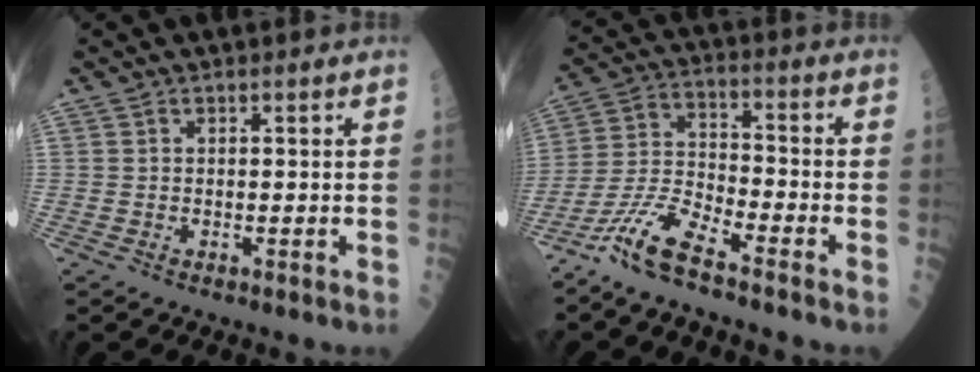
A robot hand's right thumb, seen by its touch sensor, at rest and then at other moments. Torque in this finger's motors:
{"motor_torque": [-0.04, -0.22, 0.73, -0.58, 0.24]}